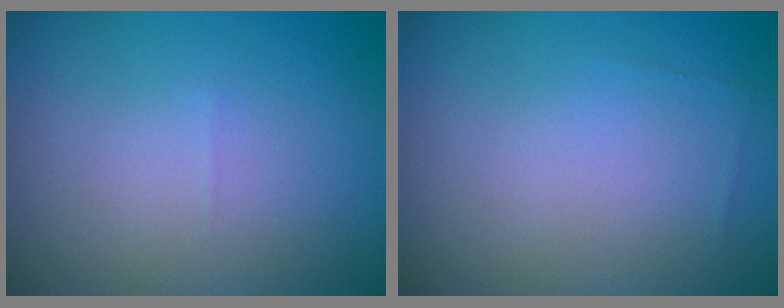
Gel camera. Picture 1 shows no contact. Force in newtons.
{"total": 0.0}